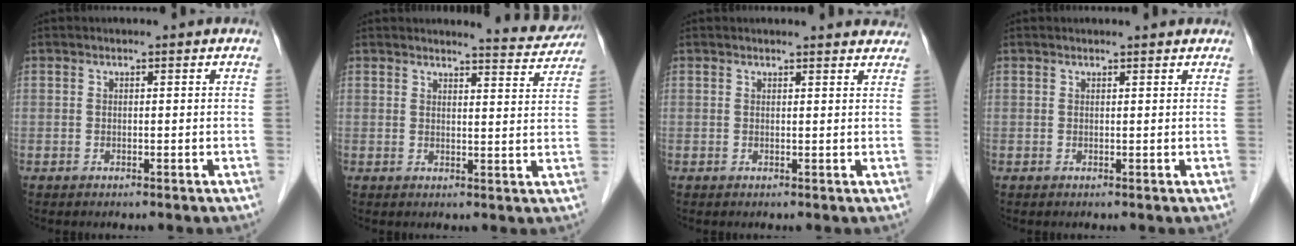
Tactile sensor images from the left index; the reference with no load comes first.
{"total": 5.8, "force": [5.8, 0.4, 0.3], "torque": [-0.011, -0.021, 0.057]}
{"total": 6.0, "force": [5.9, 1.0, 0.7], "torque": [0.005, -0.001, 0.043]}
{"total": 1.9, "force": [1.9, 0.2, 0.3], "torque": [-0.012, 0.006, 0.020]}